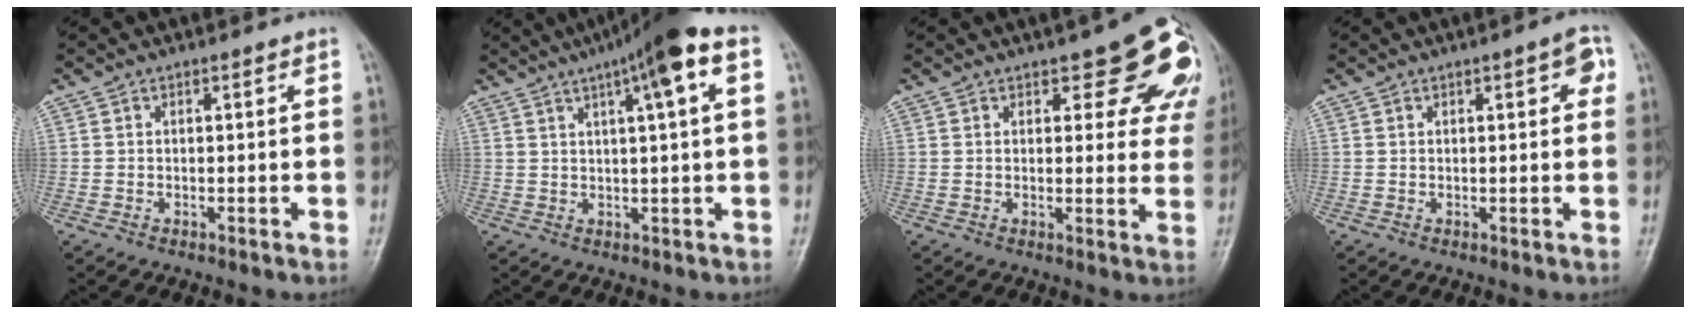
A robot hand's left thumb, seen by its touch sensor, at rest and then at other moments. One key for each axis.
{"total": 11.8, "fx": 5.0, "fy": 1.6, "fz": 10.5, "tx": -0.165, "ty": 0.023, "tz": 0.068}
{"total": 10.6, "fx": 7.1, "fy": 4.5, "fz": 6.5, "tx": -0.032, "ty": -0.033, "tz": 0.072}
{"total": 3.5, "fx": 1.2, "fy": 1.3, "fz": 3.1, "tx": -0.028, "ty": 0.004, "tz": 0.011}